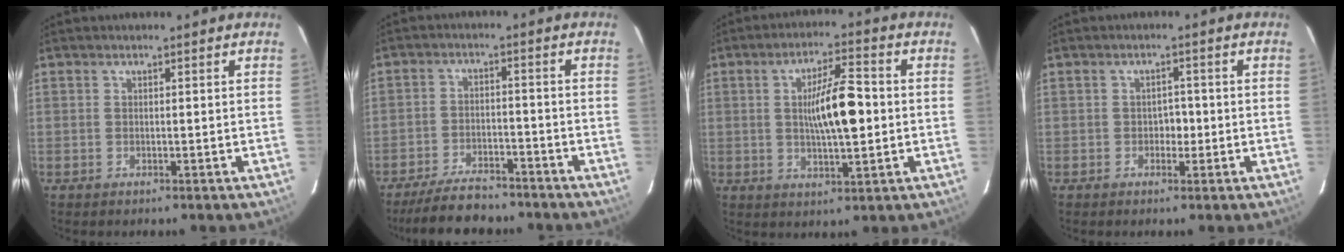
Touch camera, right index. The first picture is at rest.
{"total": 8.5, "force": [-7.6, 2.7, 2.8], "torque": [-0.050, -0.008, -0.127]}
{"total": 9.4, "force": [0.2, 1.8, 9.3], "torque": [-0.162, 0.008, 0.004]}
{"total": 1.9, "force": [-0.5, 1.3, 1.3], "torque": [-0.014, 0.006, -0.007]}